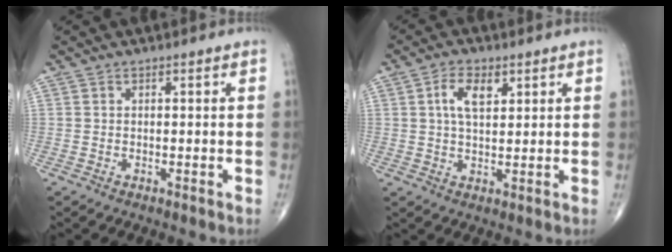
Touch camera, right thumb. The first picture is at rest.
{"total": 5.7, "force": [2.1, 2.9, 4.4], "torque": [-0.079, -0.003, 0.038]}